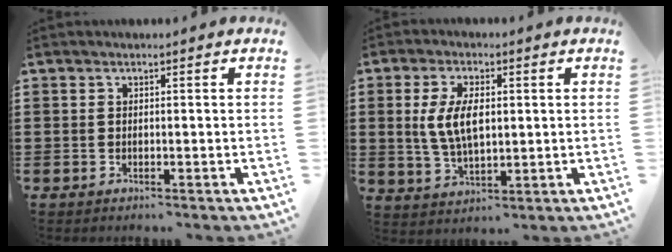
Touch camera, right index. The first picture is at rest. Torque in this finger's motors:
{"motor_torque": [1.22, 0.17, 0.39, 0.15]}